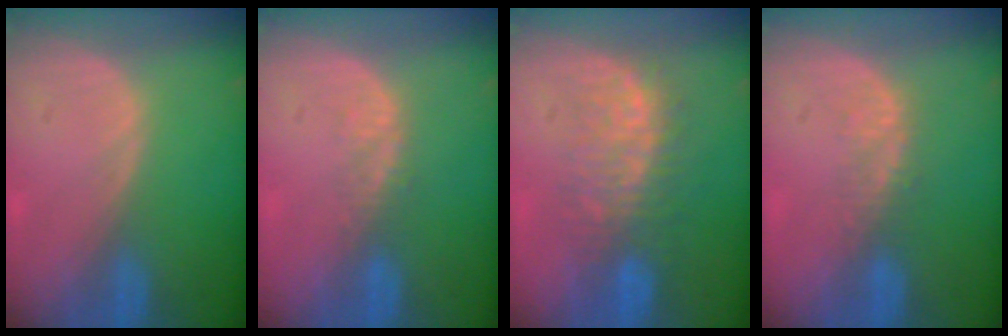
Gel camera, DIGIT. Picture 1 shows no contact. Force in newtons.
{"total": 2.5, "press": 1.9, "slide": 1.7}
{"total": 7.7, "press": 7.7, "slide": 1.2}
{"total": 2.9, "press": 2.3, "slide": 1.8}